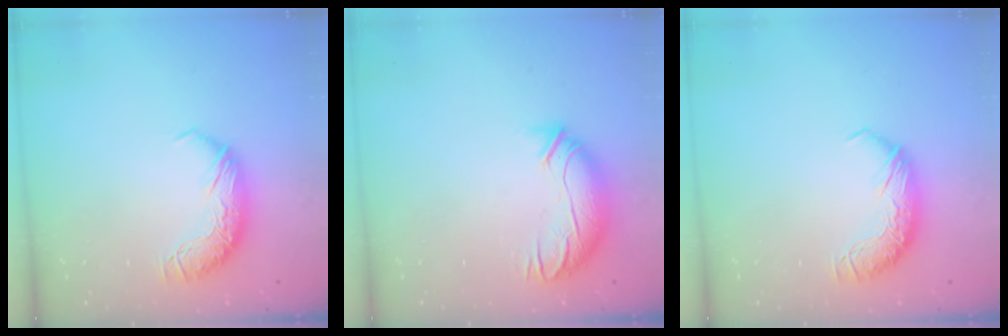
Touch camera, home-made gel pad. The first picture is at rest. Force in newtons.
{"total": 3.4, "press": 2.1, "slide": 2.7}
{"total": 0.0}